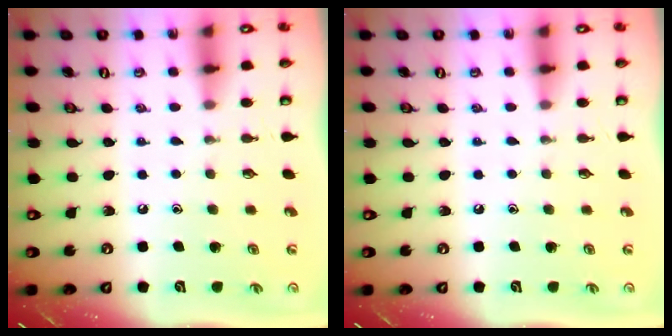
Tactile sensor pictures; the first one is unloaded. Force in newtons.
{"total": 0.0}